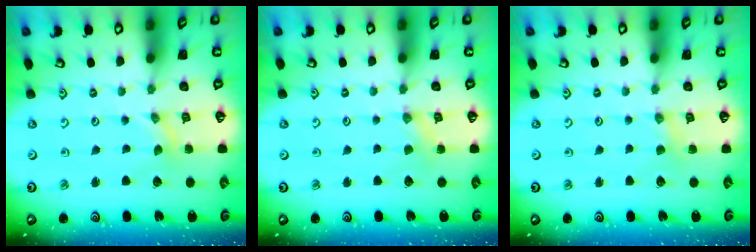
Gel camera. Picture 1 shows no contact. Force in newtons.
{"total": 2.3, "press": 2.3, "slide": 0.3}
{"total": 2.3, "press": 2.3, "slide": 0.3}